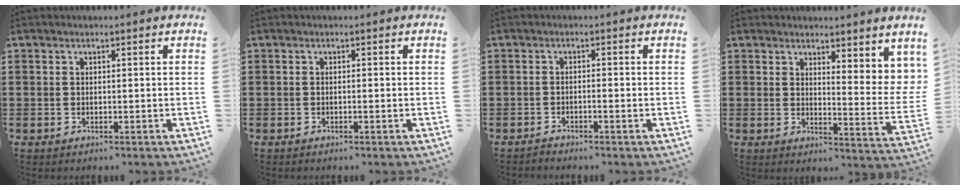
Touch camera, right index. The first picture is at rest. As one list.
[{"total": 0.5, "force": [-0.4, -0.1, 0.3], "torque": [-0.006, -0.001, -0.008]}, {"total": 1.1, "force": [-1.0, -0.1, 0.4], "torque": [-0.007, 0.000, -0.020]}, {"total": 3.7, "force": [3.4, 0.8, 1.1], "torque": [-0.031, -0.020, 0.060]}]